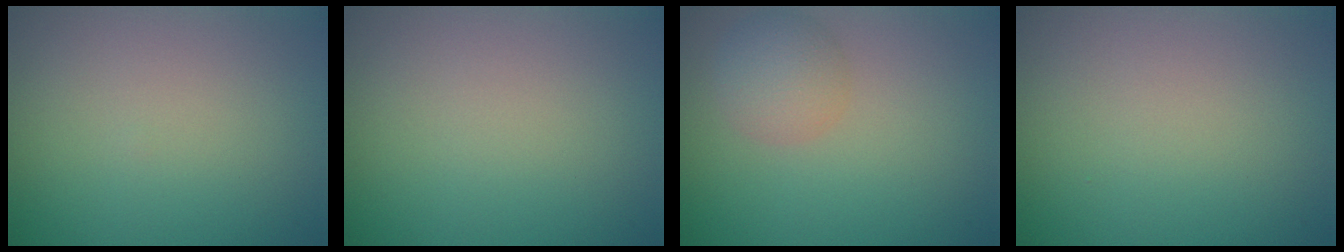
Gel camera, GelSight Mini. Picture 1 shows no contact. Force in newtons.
{"total": 0.0}
{"total": 2.7, "press": 2.7, "slide": 0.1}
{"total": 0.0}